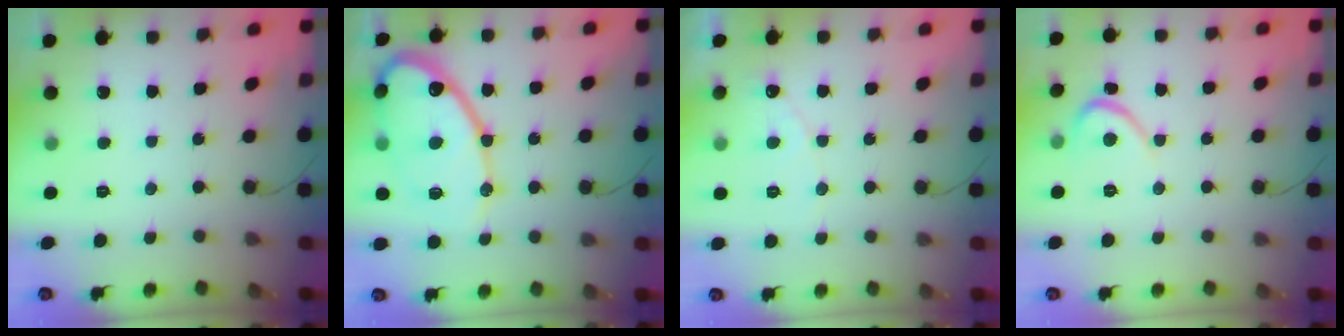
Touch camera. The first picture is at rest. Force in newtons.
{"total": 18.3, "press": 18.2, "slide": 1.7}
{"total": 3.9, "press": 3.9, "slide": 0.2}
{"total": 3.1, "press": 3.1, "slide": 0.3}